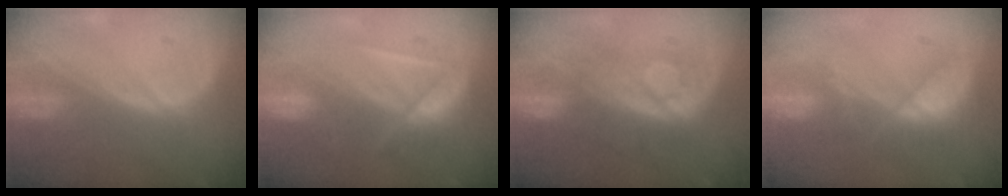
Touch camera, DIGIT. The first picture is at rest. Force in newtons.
{"total": 7.3, "press": 6.5, "slide": 3.4}
{"total": 7.8, "press": 7.8, "slide": 0.6}
{"total": 7.8, "press": 7.0, "slide": 3.4}